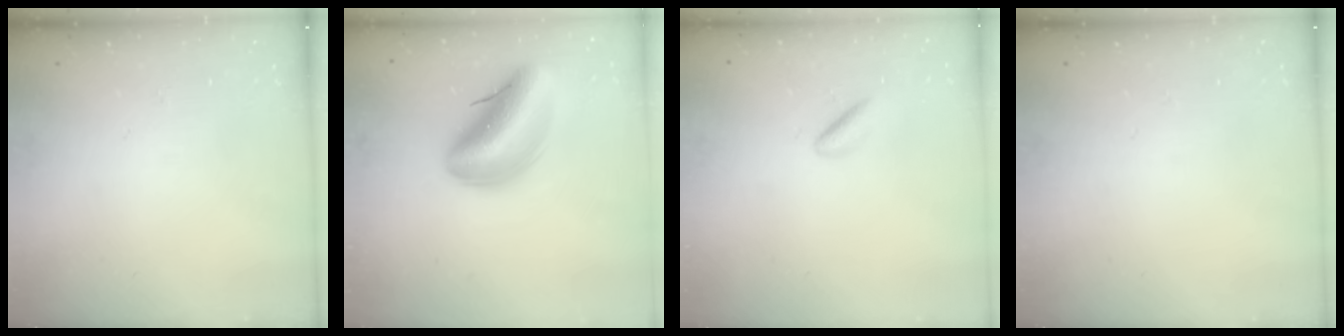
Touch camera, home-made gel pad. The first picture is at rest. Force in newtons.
{"total": 17.5, "press": 16.8, "slide": 4.8}
{"total": 3.0, "press": 2.8, "slide": 1.1}
{"total": 0.0}